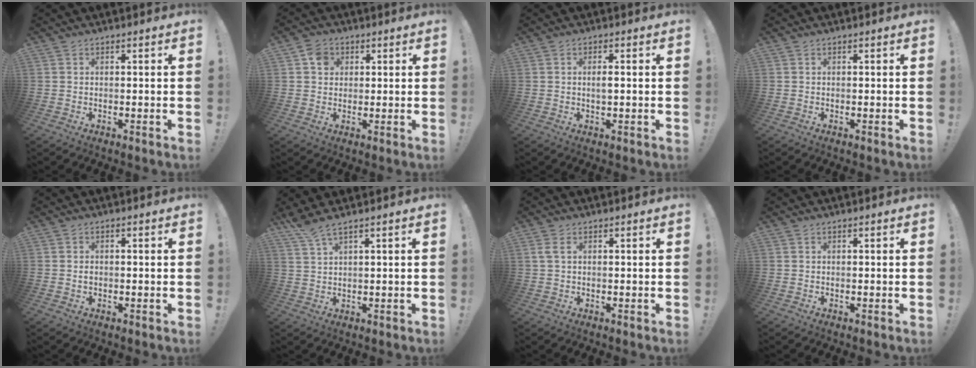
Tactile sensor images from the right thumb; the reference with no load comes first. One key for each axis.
{"total": 4.9, "fx": 1.6, "fy": 4.3, "fz": 1.8, "tx": -0.022, "ty": 0.004, "tz": 0.029}
{"total": 2.0, "fx": 0.0, "fy": 0.5, "fz": 1.9, "tx": -0.026, "ty": -0.003, "tz": -0.004}
{"total": 0.0}
{"total": 0.7, "fx": -0.3, "fy": 0.5, "fz": 0.3, "tx": -0.004, "ty": 0.001, "tz": -0.007}
{"total": 4.4, "fx": 3.4, "fy": -0.1, "fz": 2.8, "tx": -0.065, "ty": -0.016, "tz": 0.061}
{"total": 2.3, "fx": 0.9, "fy": 1.2, "fz": 1.8, "tx": -0.042, "ty": 0.007, "tz": 0.018}
{"total": 0.0}